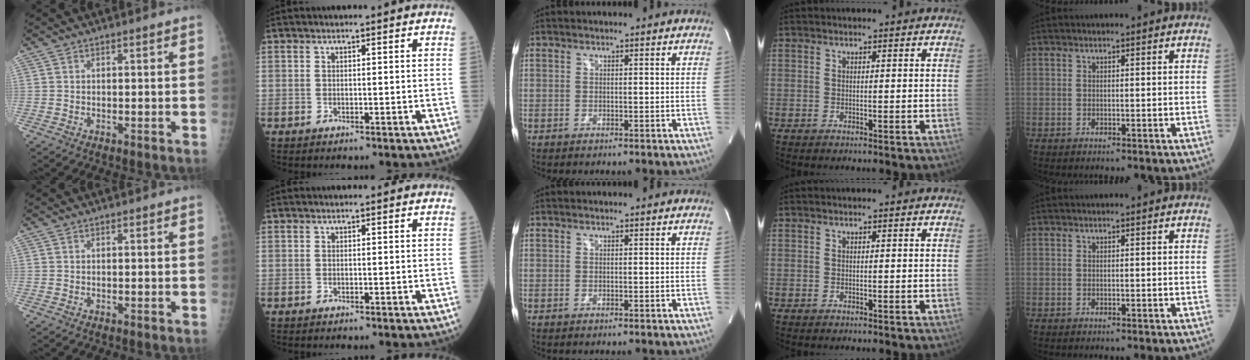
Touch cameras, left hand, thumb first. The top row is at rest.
{}